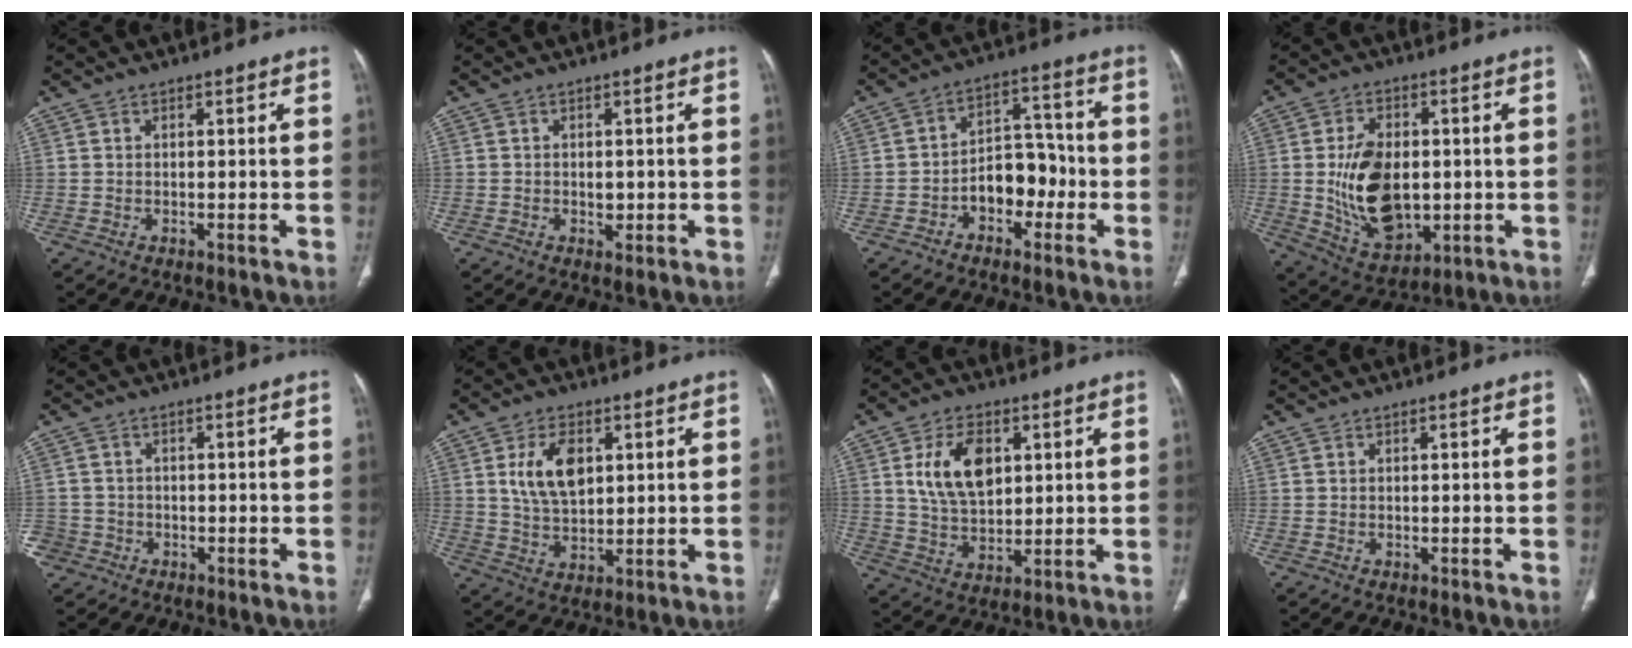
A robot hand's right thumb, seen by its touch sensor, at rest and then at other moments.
{"total": 1.7, "force": [-0.2, 1.3, 1.1], "torque": [-0.008, 0.001, -0.001]}
{"total": 9.2, "force": [-3.1, 6.3, 5.9], "torque": [-0.055, 0.051, -0.056]}
{"total": 15.5, "force": [-0.6, 10.1, 11.8], "torque": [-0.181, -0.010, 0.012]}
{"total": 4.0, "force": [-1.7, 3.6, 0.1], "torque": [0.008, 0.017, -0.031]}
{"total": 9.6, "force": [2.8, 5.8, 7.2], "torque": [-0.118, -0.010, 0.059]}
{"total": 11.7, "force": [3.4, 7.3, 8.5], "torque": [-0.133, -0.012, 0.070]}
{"total": 0.0}